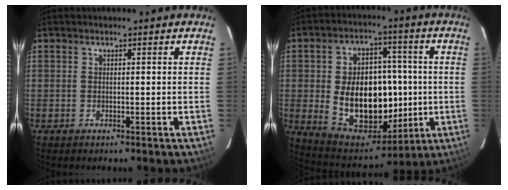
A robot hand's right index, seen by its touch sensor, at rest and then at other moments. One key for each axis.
{"total": 19.2, "fx": -1.3, "fy": 13.2, "fz": 13.9, "tx": -0.263, "ty": 0.013, "tz": 0.009}